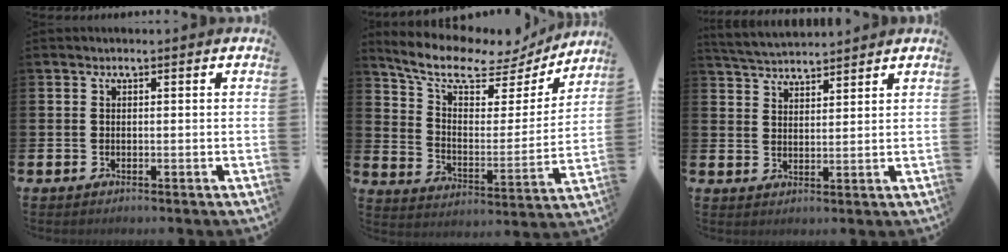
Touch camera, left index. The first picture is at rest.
{"total": 9.8, "force": [8.4, 3.4, 3.8], "torque": [-0.108, -0.057, 0.141]}
{"total": 4.1, "force": [4.1, 0.3, 0.2], "torque": [-0.025, -0.017, 0.077]}